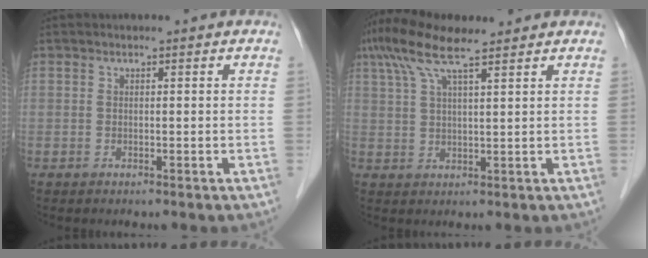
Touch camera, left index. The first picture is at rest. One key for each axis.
{"total": 8.8, "fx": 6.3, "fy": 1.3, "fz": 6.1, "tx": -0.123, "ty": 0.035, "tz": 0.114}